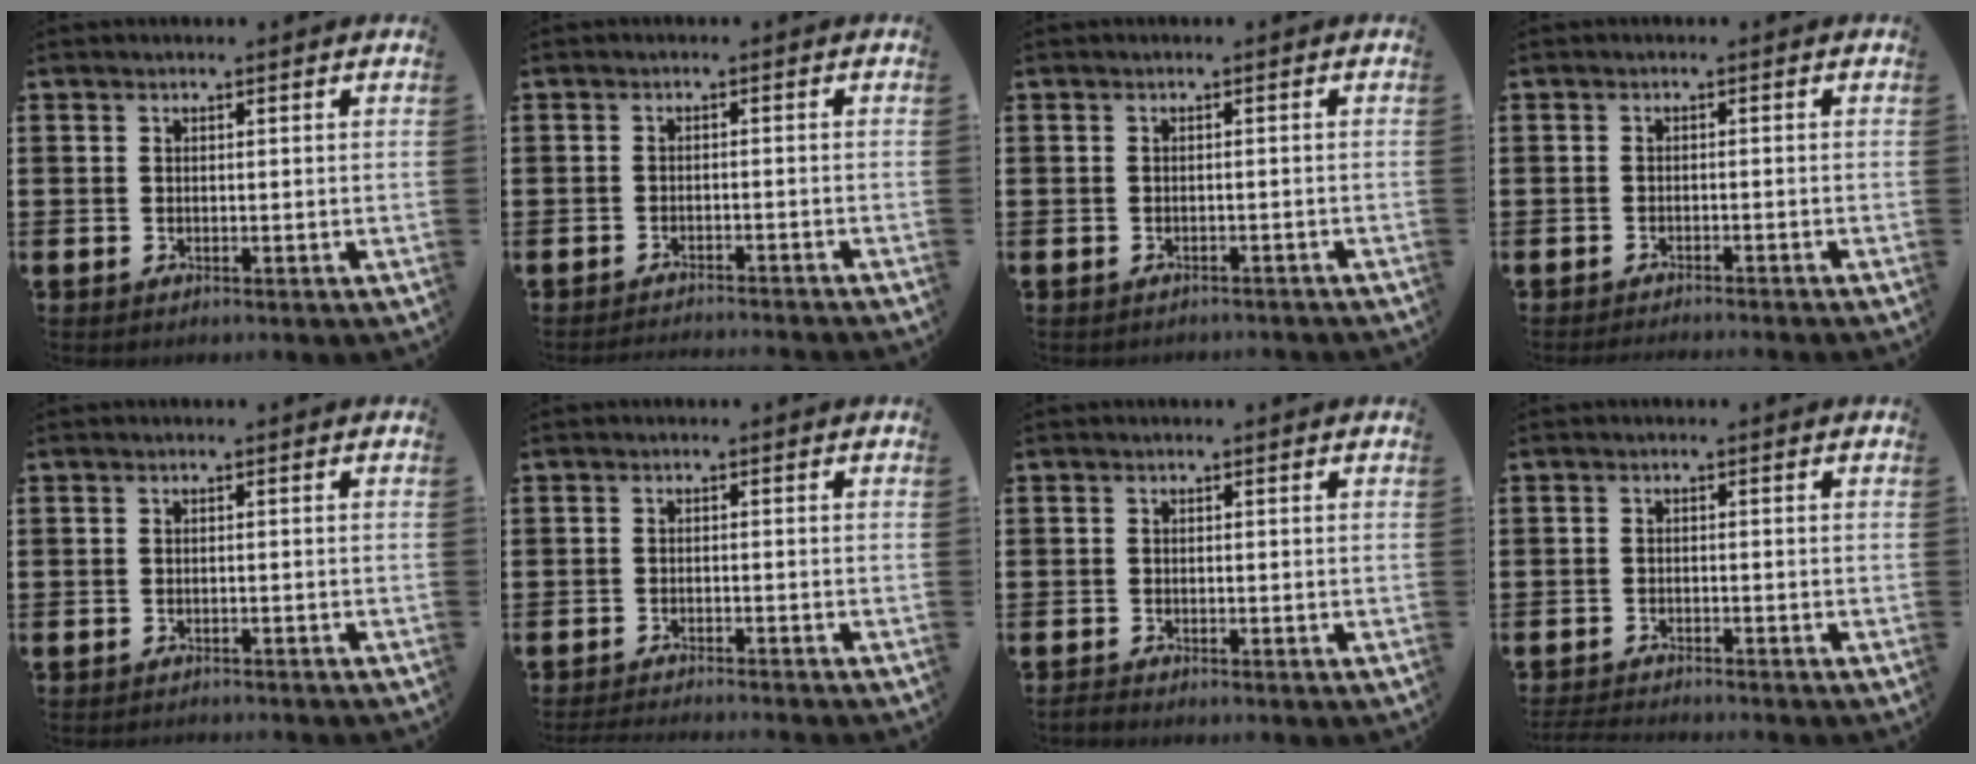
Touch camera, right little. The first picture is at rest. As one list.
[{"total": 1.5, "force": [-1.5, -0.2, 0.1], "torque": [-0.001, 0.004, -0.030]}, {"total": 0.7, "force": [-0.7, 0.0, 0.0], "torque": [-0.002, 0.000, -0.015]}, {"total": 1.1, "force": [-1.1, -0.2, 0.1], "torque": [-0.002, 0.001, -0.021]}, {"total": 0.8, "force": [-0.7, -0.1, 0.0], "torque": [-0.001, 0.000, -0.016]}, {"total": 1.5, "force": [-1.4, -0.3, 0.2], "torque": [-0.003, 0.002, -0.029]}, {"total": 0.6, "force": [-0.6, 0.1, 0.1], "torque": [-0.004, -0.001, -0.012]}, {"total": 1.5, "force": [-1.5, -0.1, 0.1], "torque": [-0.003, 0.001, -0.029]}]